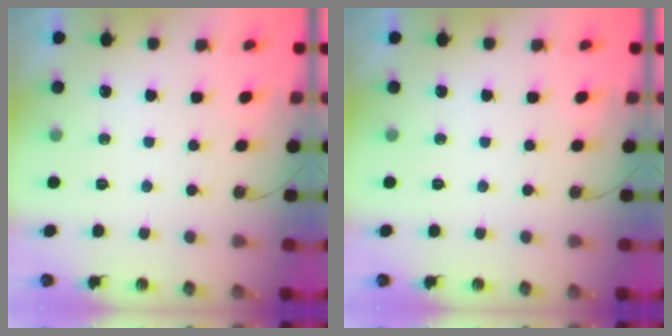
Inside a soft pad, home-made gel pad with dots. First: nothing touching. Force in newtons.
{"total": 0.0}